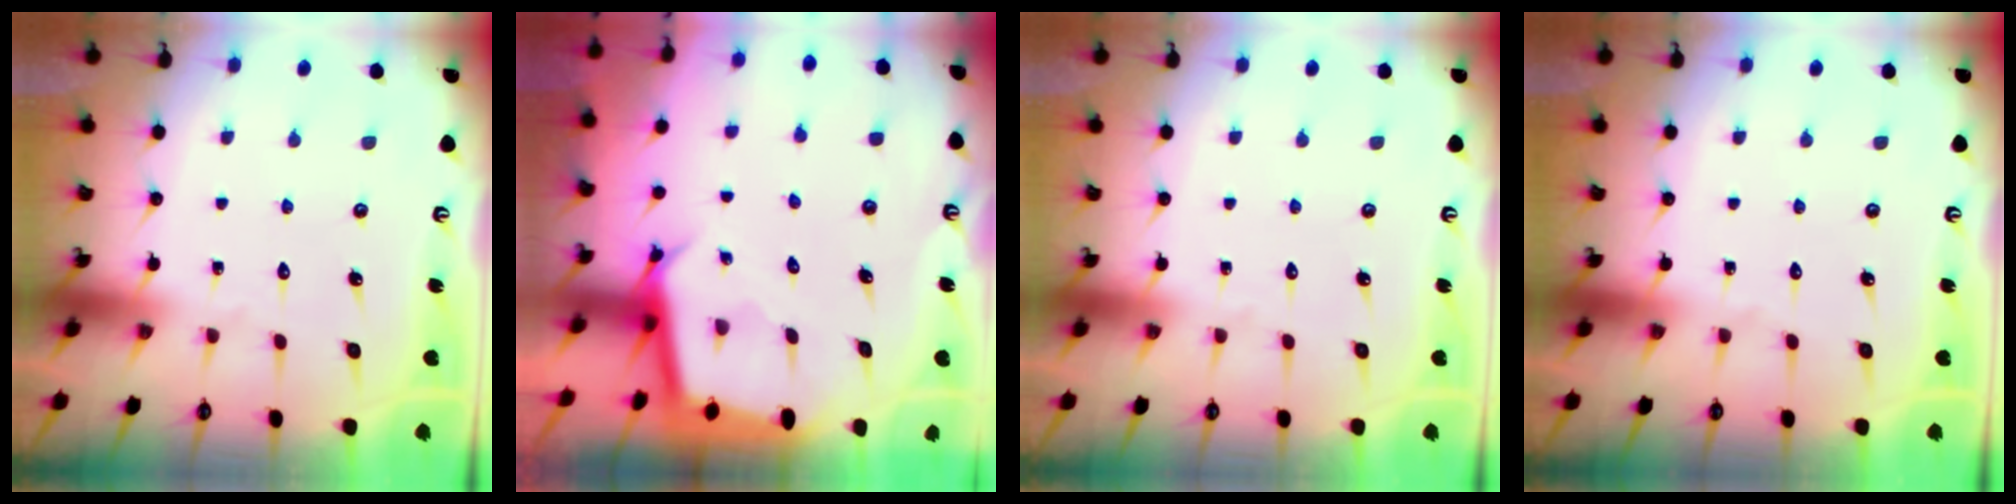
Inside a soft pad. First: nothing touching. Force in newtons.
{"total": 2.9, "press": 2.9, "slide": 0.1}
{"total": 0.0}
{"total": 0.0}